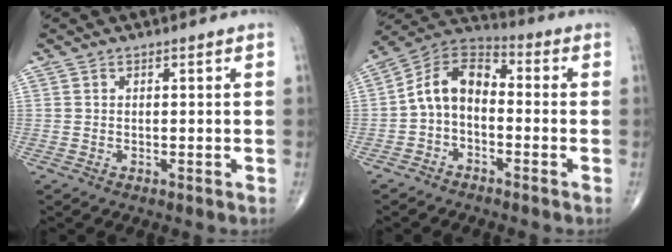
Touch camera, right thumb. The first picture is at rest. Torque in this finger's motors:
{"motor_torque": [1.75, 1.54, 1.20, -0.19, 0.07]}